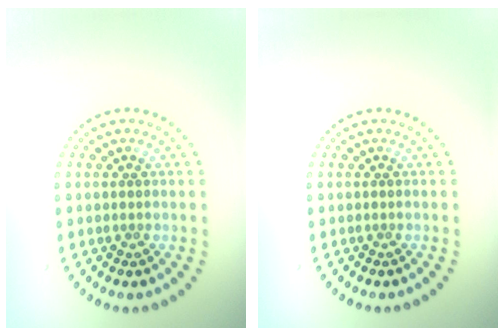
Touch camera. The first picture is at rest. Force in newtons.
{"total": 0.0}